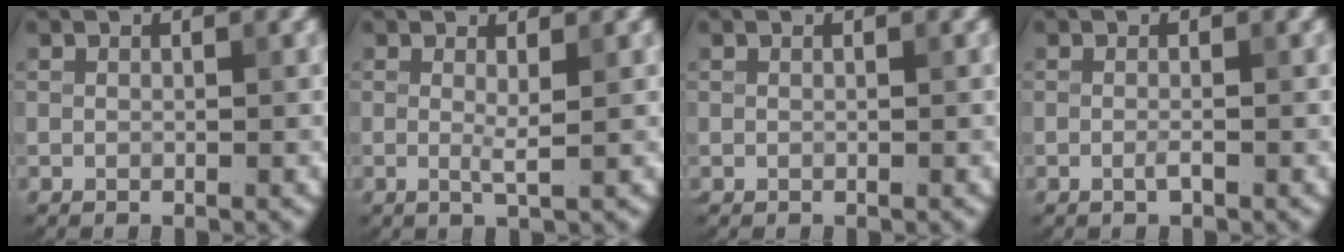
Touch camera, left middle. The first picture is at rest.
{"total": 1.3, "force": [0.2, 0.1, 1.3], "torque": [-0.026, -0.006, 0.002]}
{"total": 0.0}
{"total": 0.8, "force": [-0.3, 0.1, 0.7], "torque": [-0.014, -0.003, -0.009]}